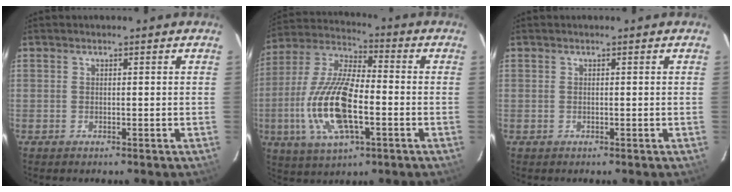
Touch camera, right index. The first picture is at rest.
{"total": 17.8, "force": [-4.3, 6.8, 15.9], "torque": [-0.335, -0.007, -0.084]}
{"total": 0.0}